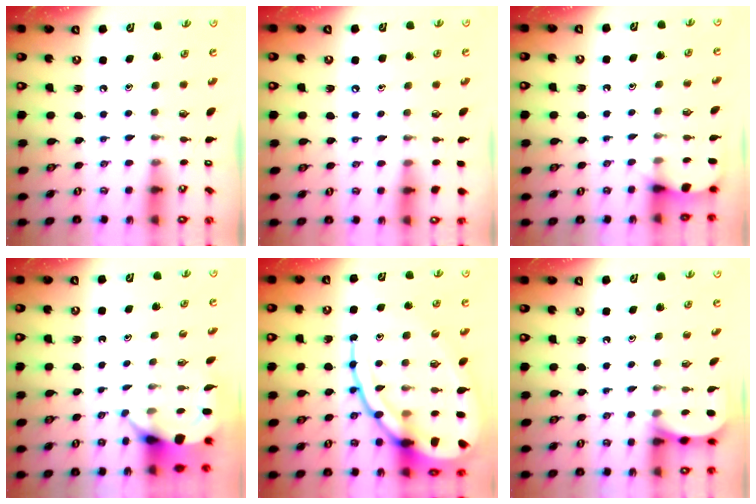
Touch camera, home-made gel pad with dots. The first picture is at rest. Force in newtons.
{"total": 5.3, "press": 5.3, "slide": 0.5}
{"total": 5.0, "press": 5.0, "slide": 0.4}
{"total": 4.0, "press": 4.0, "slide": 0.2}
{"total": 21.5, "press": 21.4, "slide": 2.1}
{"total": 2.5, "press": 2.5, "slide": 0.3}